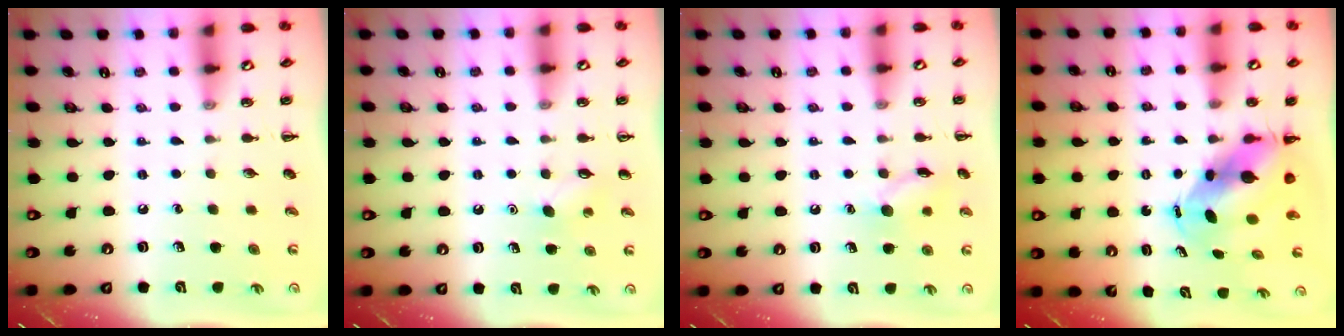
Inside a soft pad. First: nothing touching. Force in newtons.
{"total": 4.4, "press": 4.2, "slide": 1.2}
{"total": 8.8, "press": 8.8, "slide": 0.5}
{"total": 6.7, "press": 6.5, "slide": 1.7}